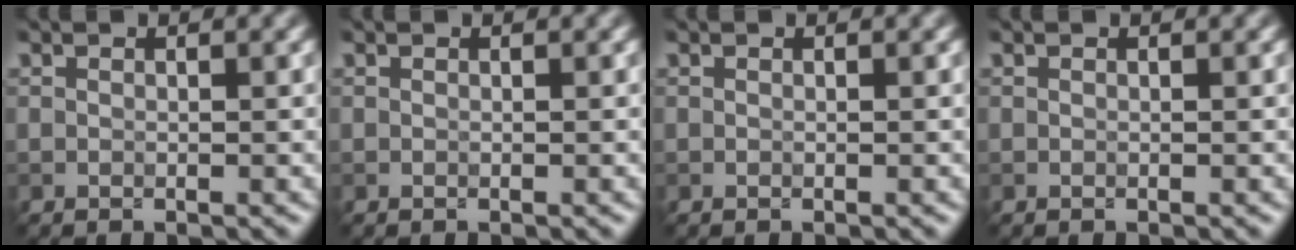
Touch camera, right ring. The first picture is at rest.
{"total": 0.0}
{"total": 0.0}
{"total": 0.0}